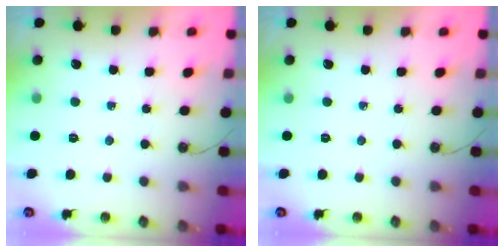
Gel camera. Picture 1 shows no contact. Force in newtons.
{"total": 0.0}